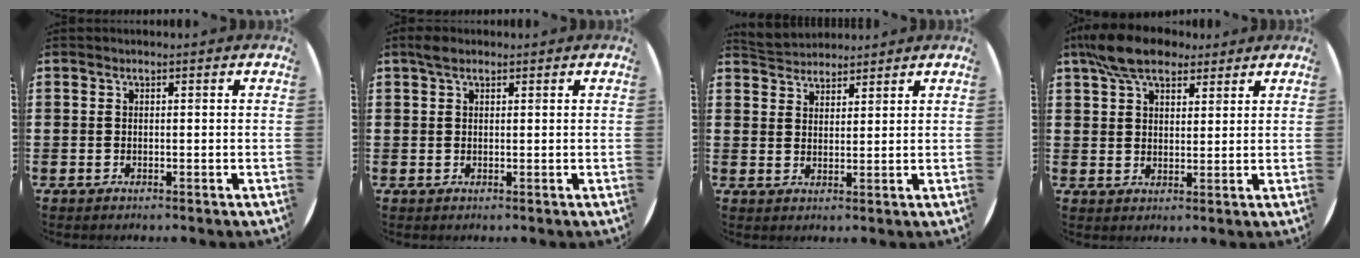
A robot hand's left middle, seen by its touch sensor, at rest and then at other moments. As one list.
[{"total": 1.8, "force": [1.3, 0.9, 0.8], "torque": [-0.010, 0.003, 0.022]}, {"total": 3.3, "force": [3.2, 0.8, -0.3], "torque": [-0.003, -0.007, 0.062]}, {"total": 7.6, "force": [5.9, 3.6, 3.1], "torque": [-0.074, -0.003, 0.111]}]